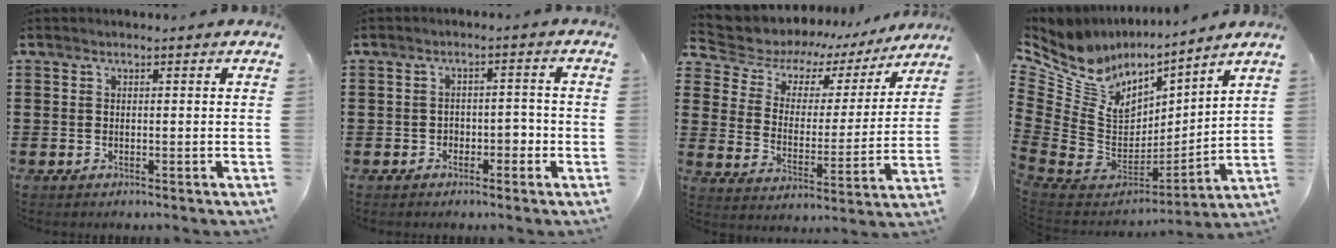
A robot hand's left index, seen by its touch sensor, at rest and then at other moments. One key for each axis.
{"total": 2.3, "fx": -1.5, "fy": 1.3, "fz": 1.2, "tx": -0.028, "ty": 0.005, "tz": -0.033}
{"total": 4.7, "fx": 3.3, "fy": 3.2, "fz": 0.6, "tx": -0.042, "ty": -0.021, "tz": 0.050}
{"total": 8.3, "fx": 4.5, "fy": 6.4, "fz": 2.7, "tx": -0.119, "ty": -0.060, "tz": 0.078}